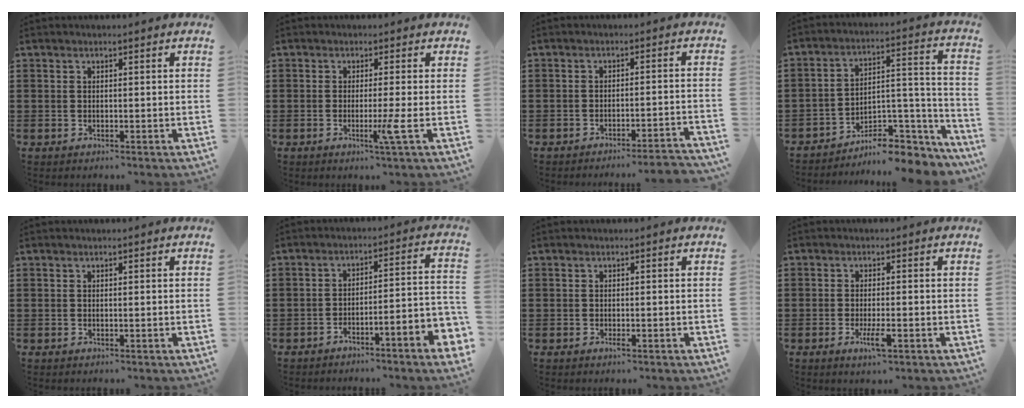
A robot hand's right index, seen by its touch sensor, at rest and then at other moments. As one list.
[{"total": 4.2, "force": [-1.2, -0.8, 3.9], "torque": [-0.067, -0.019, -0.021]}, {"total": 3.1, "force": [-2.9, -0.4, 1.0], "torque": [-0.019, -0.007, -0.059]}, {"total": 7.9, "force": [-6.6, 2.8, 3.3], "torque": [-0.043, 0.022, -0.121]}, {"total": 0.0}, {"total": 4.6, "force": [-4.0, -0.4, 2.2], "torque": [-0.036, -0.013, -0.083]}, {"total": 0.6, "force": [-0.3, 0.1, 0.5], "torque": [-0.011, -0.005, -0.004]}, {"total": 3.6, "force": [-1.6, 0.6, 3.2], "torque": [-0.065, -0.009, -0.030]}]